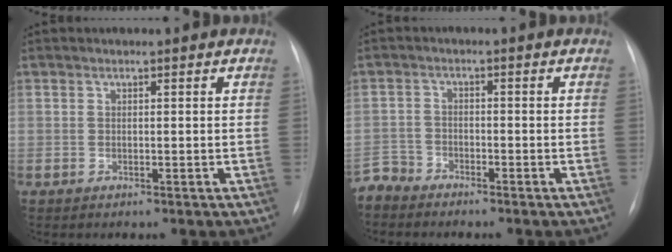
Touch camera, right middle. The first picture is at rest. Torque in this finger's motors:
{"motor_torque": [0.02, 0.03, 0.00, 0.00]}